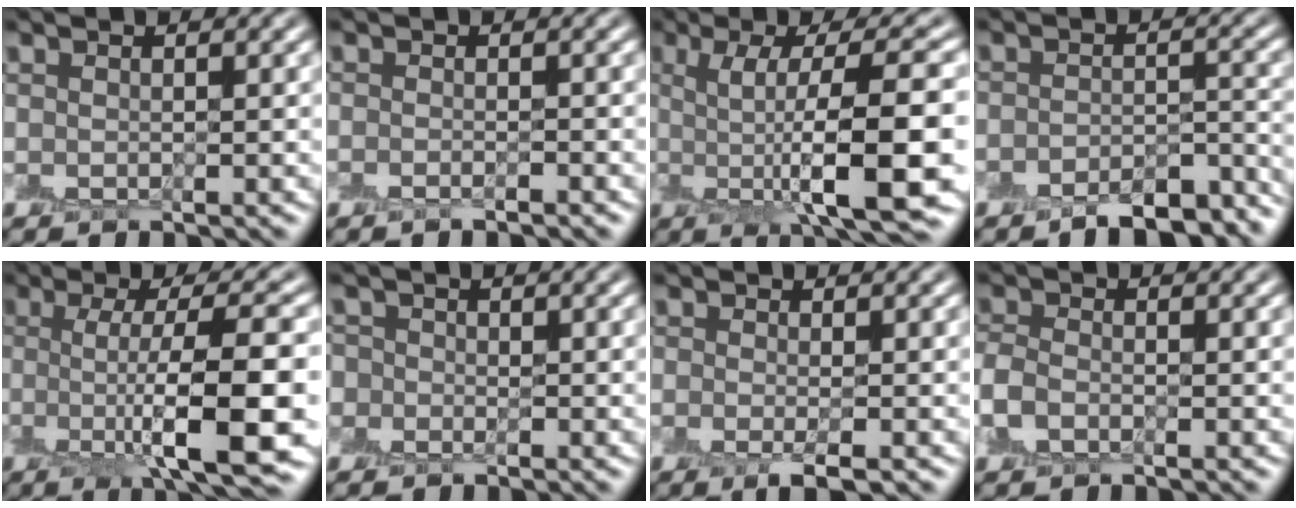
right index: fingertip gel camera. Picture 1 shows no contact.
{"total": 0.8, "force": [-0.8, 0.1, 0.2], "torque": [0.000, -0.003, -0.015]}
{"total": 10.2, "force": [-0.6, 2.5, 9.9], "torque": [-0.134, 0.006, -0.006]}
{"total": 6.2, "force": [-5.3, 1.7, 2.6], "torque": [-0.038, -0.004, -0.075]}
{"total": 9.5, "force": [-1.4, 2.2, 9.1], "torque": [-0.120, -0.001, -0.023]}
{"total": 2.1, "force": [-0.5, 2.0, 0.4], "torque": [0.013, 0.008, -0.021]}
{"total": 2.0, "force": [-1.1, 0.4, 1.6], "torque": [-0.029, -0.009, -0.020]}
{"total": 2.2, "force": [-1.0, 1.5, 1.2], "torque": [-0.030, 0.004, -0.024]}